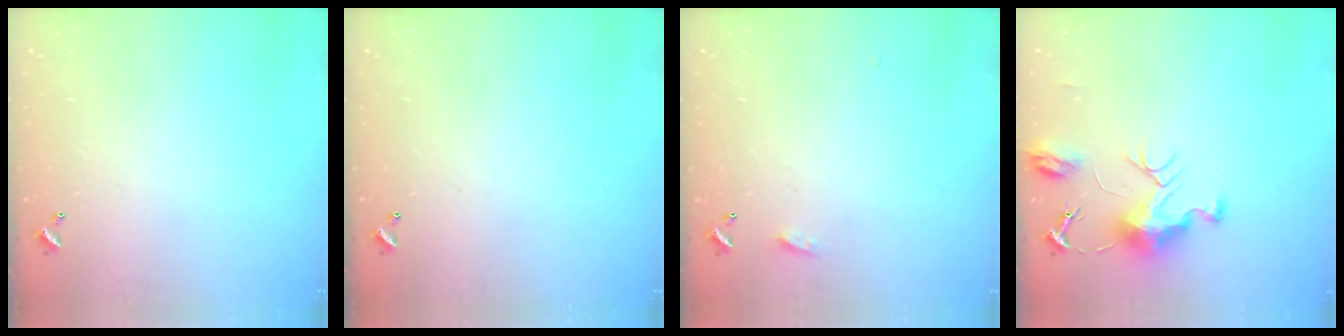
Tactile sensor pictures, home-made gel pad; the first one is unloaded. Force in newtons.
{"total": 0.0}
{"total": 4.3, "press": 4.3, "slide": 0.5}
{"total": 9.1, "press": 9.1, "slide": 0.7}